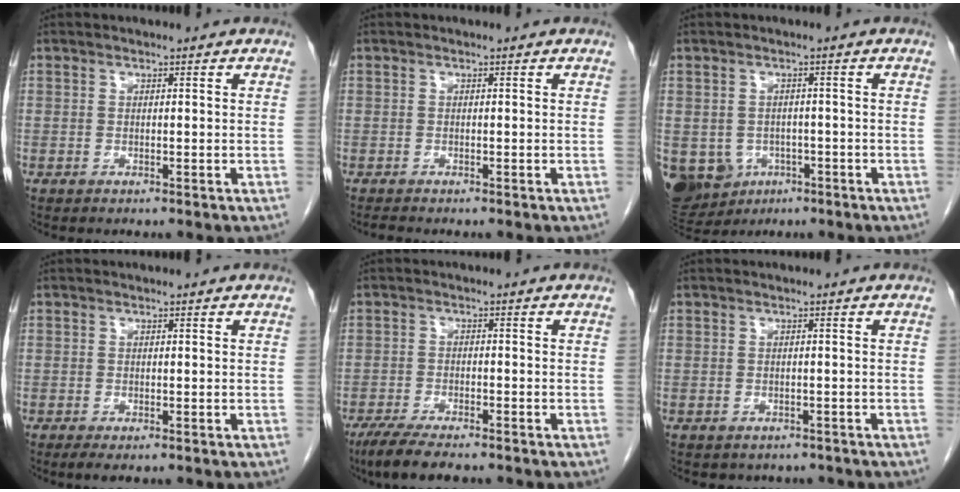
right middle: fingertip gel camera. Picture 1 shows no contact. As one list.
[{"total": 0.6, "force": [-0.6, -0.1, 0.2], "torque": [-0.011, -0.004, -0.013]}, {"total": 13.1, "force": [-5.1, 11.0, 4.9], "torque": [-0.145, 0.001, -0.063]}, {"total": 1.6, "force": [-0.9, 0.5, 1.1], "torque": [-0.021, -0.004, -0.011]}, {"total": 7.1, "force": [-5.6, 1.3, 4.2], "torque": [-0.073, -0.016, -0.093]}, {"total": 3.6, "force": [-3.0, 2.0, 0.5], "torque": [-0.002, 0.010, -0.034]}]